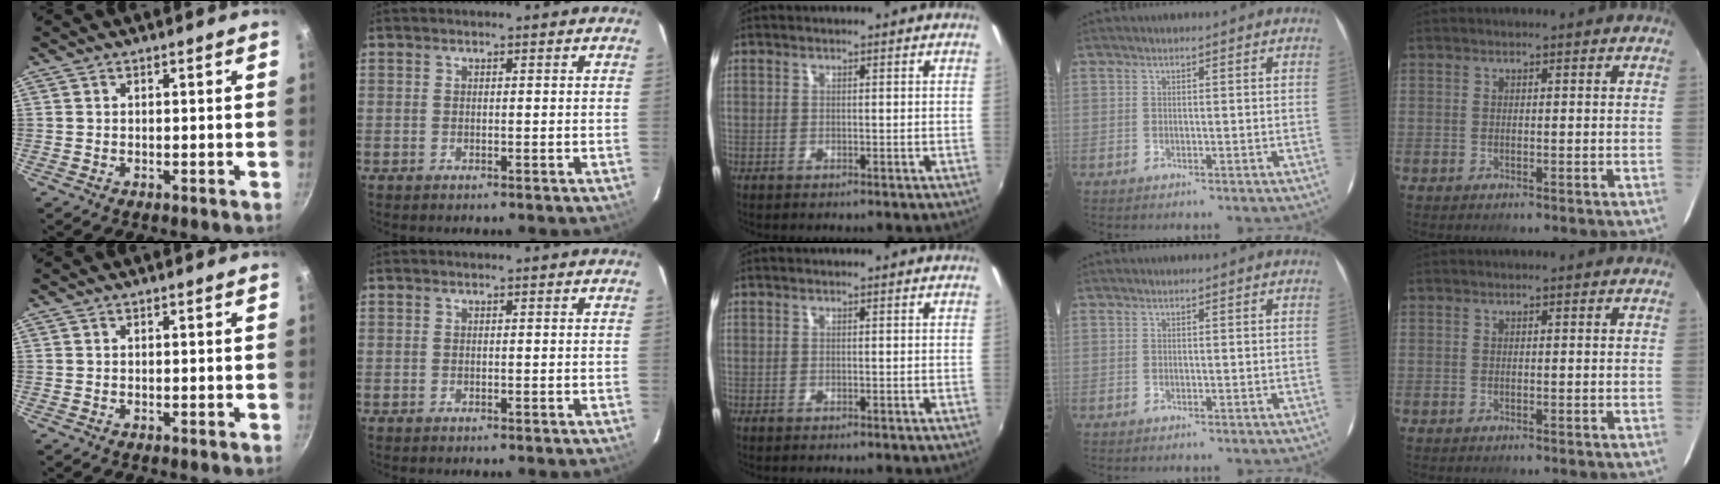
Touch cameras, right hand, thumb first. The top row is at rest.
{}